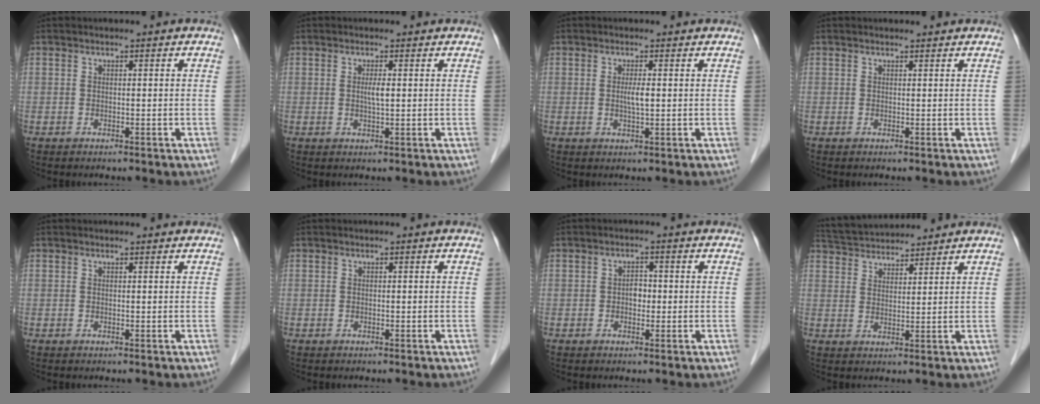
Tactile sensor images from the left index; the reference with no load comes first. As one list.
[{"total": 1.7, "force": [0.4, 0.2, 1.7], "torque": [-0.035, 0.001, 0.006]}, {"total": 2.0, "force": [0.3, 0.2, 2.0], "torque": [-0.039, 0.000, 0.006]}, {"total": 1.2, "force": [1.2, 0.1, 0.1], "torque": [-0.010, 0.004, 0.016]}, {"total": 0.9, "force": [0.9, 0.2, 0.0], "torque": [-0.010, 0.002, 0.011]}, {"total": 0.0}, {"total": 1.8, "force": [-0.2, 1.3, 1.3], "torque": [-0.018, 0.005, -0.005]}, {"total": 10.3, "force": [9.9, 1.7, 2.5], "torque": [-0.051, 0.035, 0.164]}]